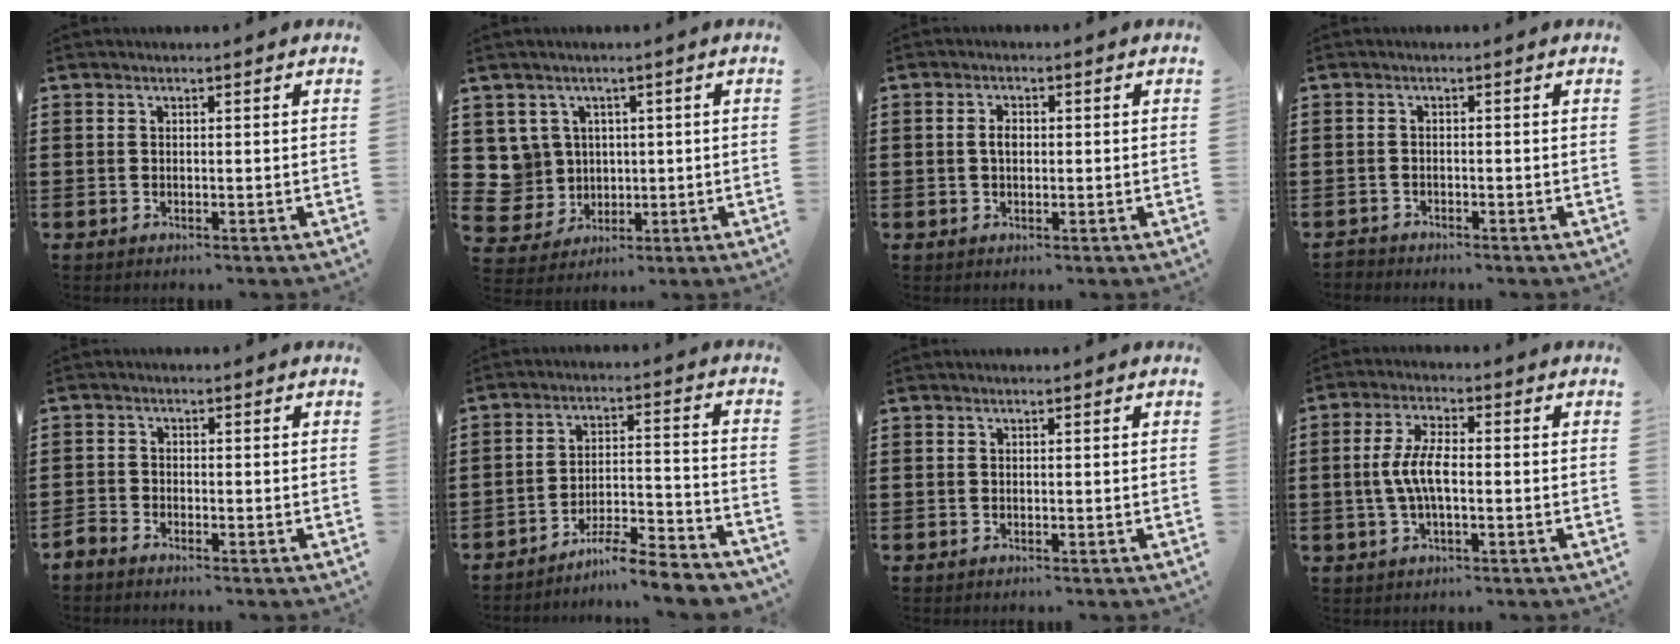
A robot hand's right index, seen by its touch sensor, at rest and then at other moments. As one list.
[{"total": 5.8, "force": [1.2, 5.7, 0.5], "torque": [-0.058, 0.001, 0.025]}, {"total": 1.9, "force": [0.1, 1.0, 1.6], "torque": [-0.032, 0.006, -0.001]}, {"total": 1.4, "force": [-1.4, 0.0, -0.2], "torque": [0.000, 0.001, -0.031]}, {"total": 1.6, "force": [-1.6, 0.2, 0.0], "torque": [-0.006, 0.002, -0.034]}, {"total": 6.9, "force": [-6.5, -0.1, 2.3], "torque": [-0.032, 0.001, -0.125]}, {"total": 0.0}, {"total": 5.9, "force": [-0.7, 2.1, 5.5], "torque": [-0.124, -0.004, -0.021]}]